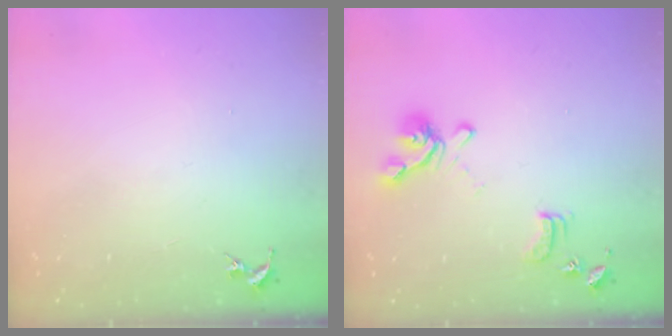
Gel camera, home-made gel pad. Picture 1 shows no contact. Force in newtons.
{"total": 12.6, "press": 12.5, "slide": 1.4}